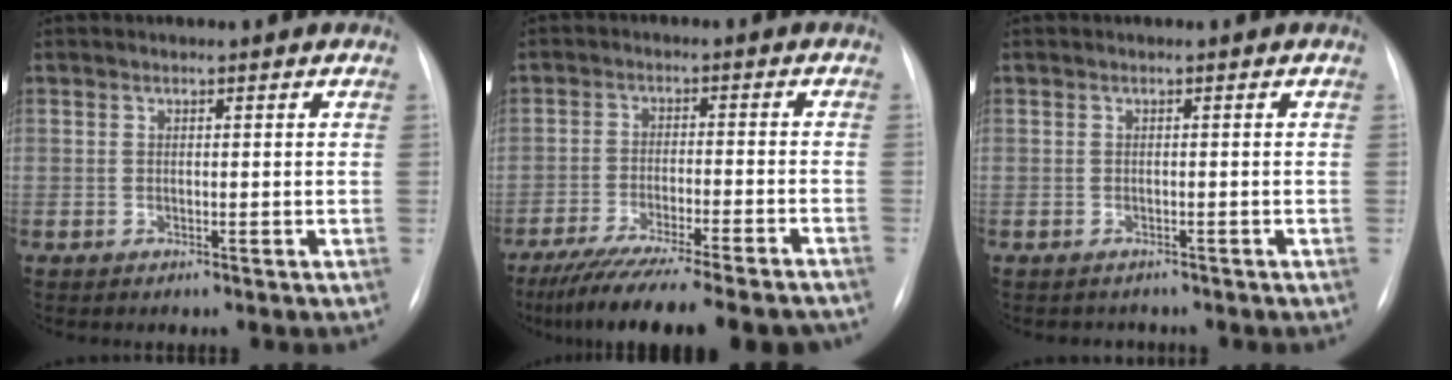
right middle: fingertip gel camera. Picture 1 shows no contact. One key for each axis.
{"total": 19.4, "fx": -16.9, "fy": 1.8, "fz": 9.3, "tx": -0.115, "ty": -0.027, "tz": -0.242}
{"total": 1.8, "fx": -1.6, "fy": 0.8, "fz": -0.2, "tx": 0.001, "ty": 0.000, "tz": -0.021}